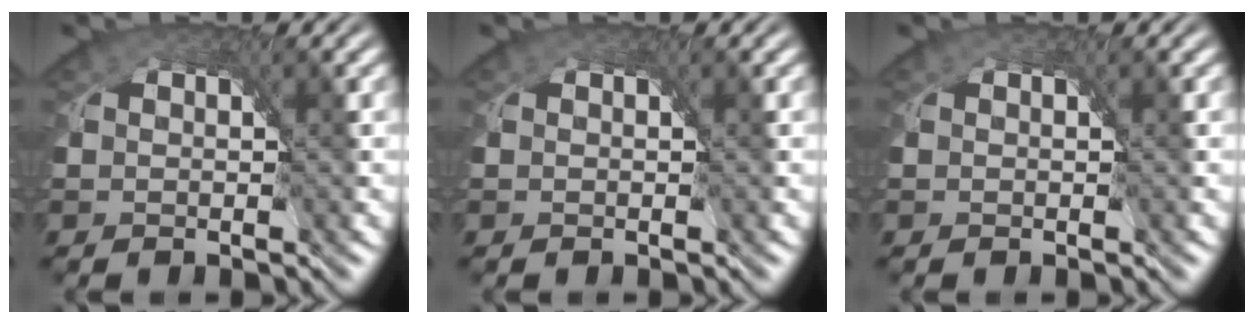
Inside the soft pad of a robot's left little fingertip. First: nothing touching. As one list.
[{"total": 0.0}, {"total": 0.0}]